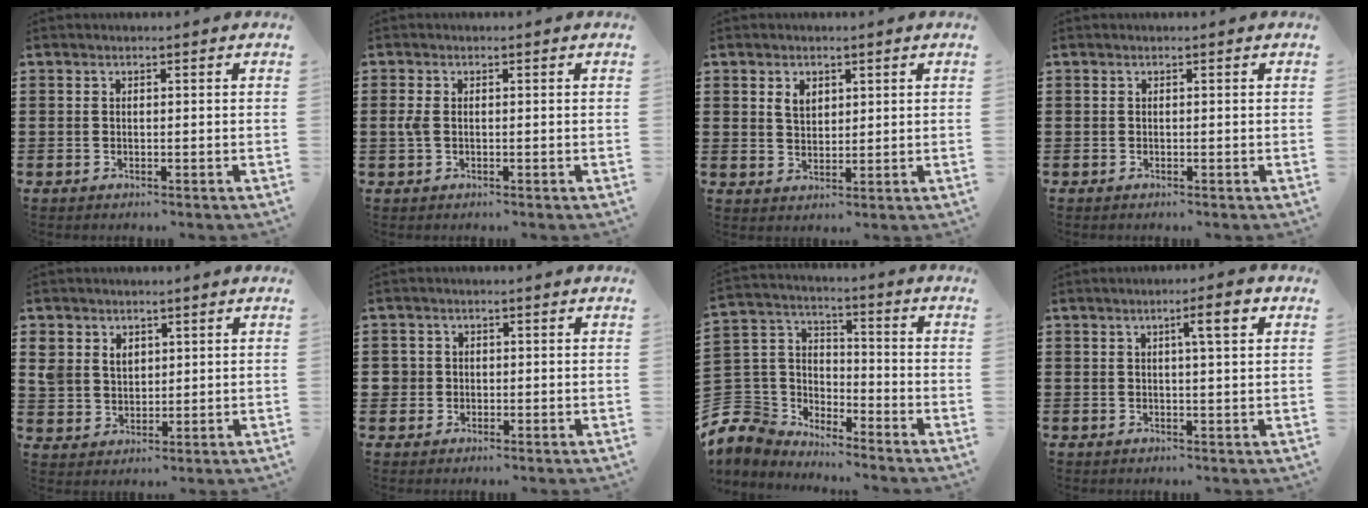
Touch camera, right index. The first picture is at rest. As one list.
[{"total": 2.1, "force": [-0.1, 1.2, 1.8], "torque": [-0.052, -0.001, -0.007]}, {"total": 2.7, "force": [1.3, 1.8, 1.4], "torque": [-0.034, 0.006, 0.025]}, {"total": 0.0}, {"total": 4.1, "force": [2.2, 3.3, 0.7], "torque": [-0.030, 0.013, 0.042]}, {"total": 1.9, "force": [-0.1, 1.9, 0.3], "torque": [-0.015, 0.009, -0.005]}, {"total": 5.8, "force": [-3.8, 4.3, 0.0], "torque": [-0.061, -0.012, -0.088]}, {"total": 4.0, "force": [1.3, 0.2, 3.8], "torque": [-0.061, -0.004, 0.015]}]